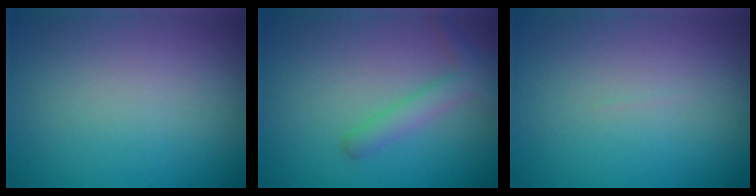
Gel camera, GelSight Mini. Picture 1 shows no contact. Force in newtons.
{"total": 2.4, "press": 2.4, "slide": 0.1}
{"total": 0.0}